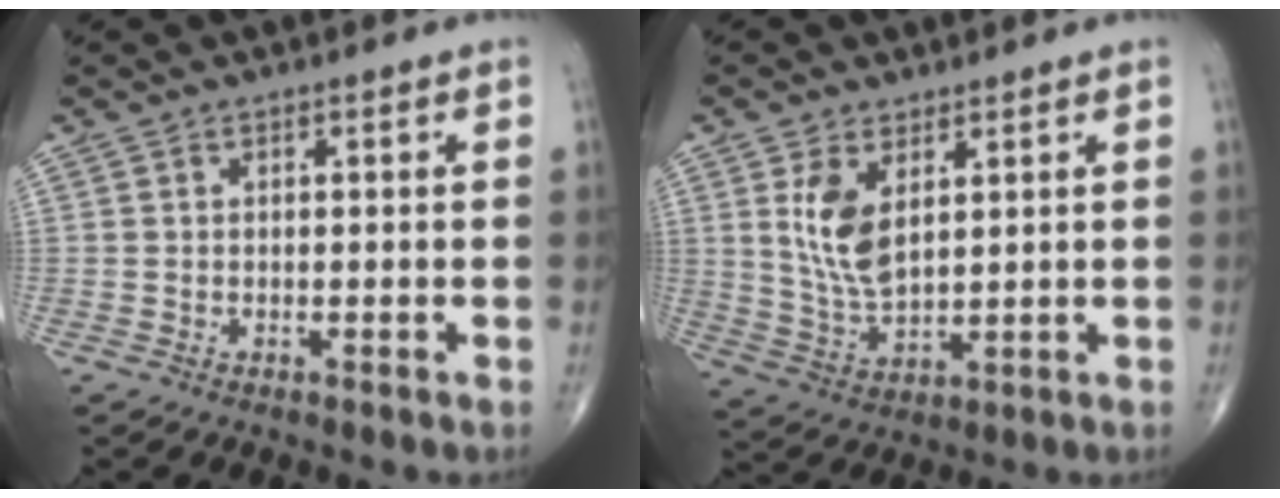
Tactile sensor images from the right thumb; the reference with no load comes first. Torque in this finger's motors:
{"motor_torque": [-0.53, 1.02, 0.71, 0.19, 0.02]}